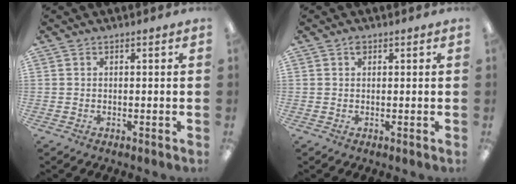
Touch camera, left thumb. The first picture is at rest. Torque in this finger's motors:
{"motor_torque": [0.18, 0.25, 0.28, -0.04, 0.00]}